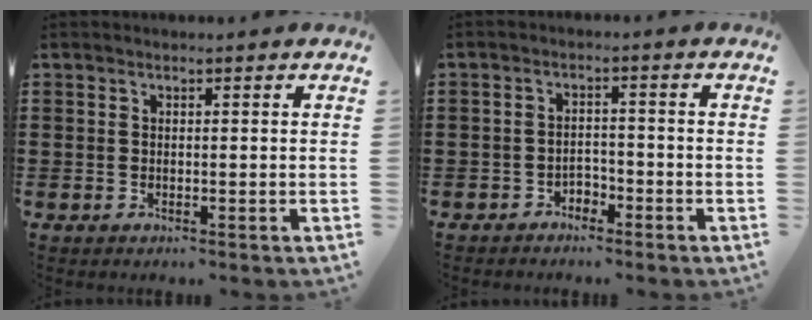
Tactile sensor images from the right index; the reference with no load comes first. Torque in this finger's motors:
{"motor_torque": [0.28, -0.12, 0.11, 0.00]}